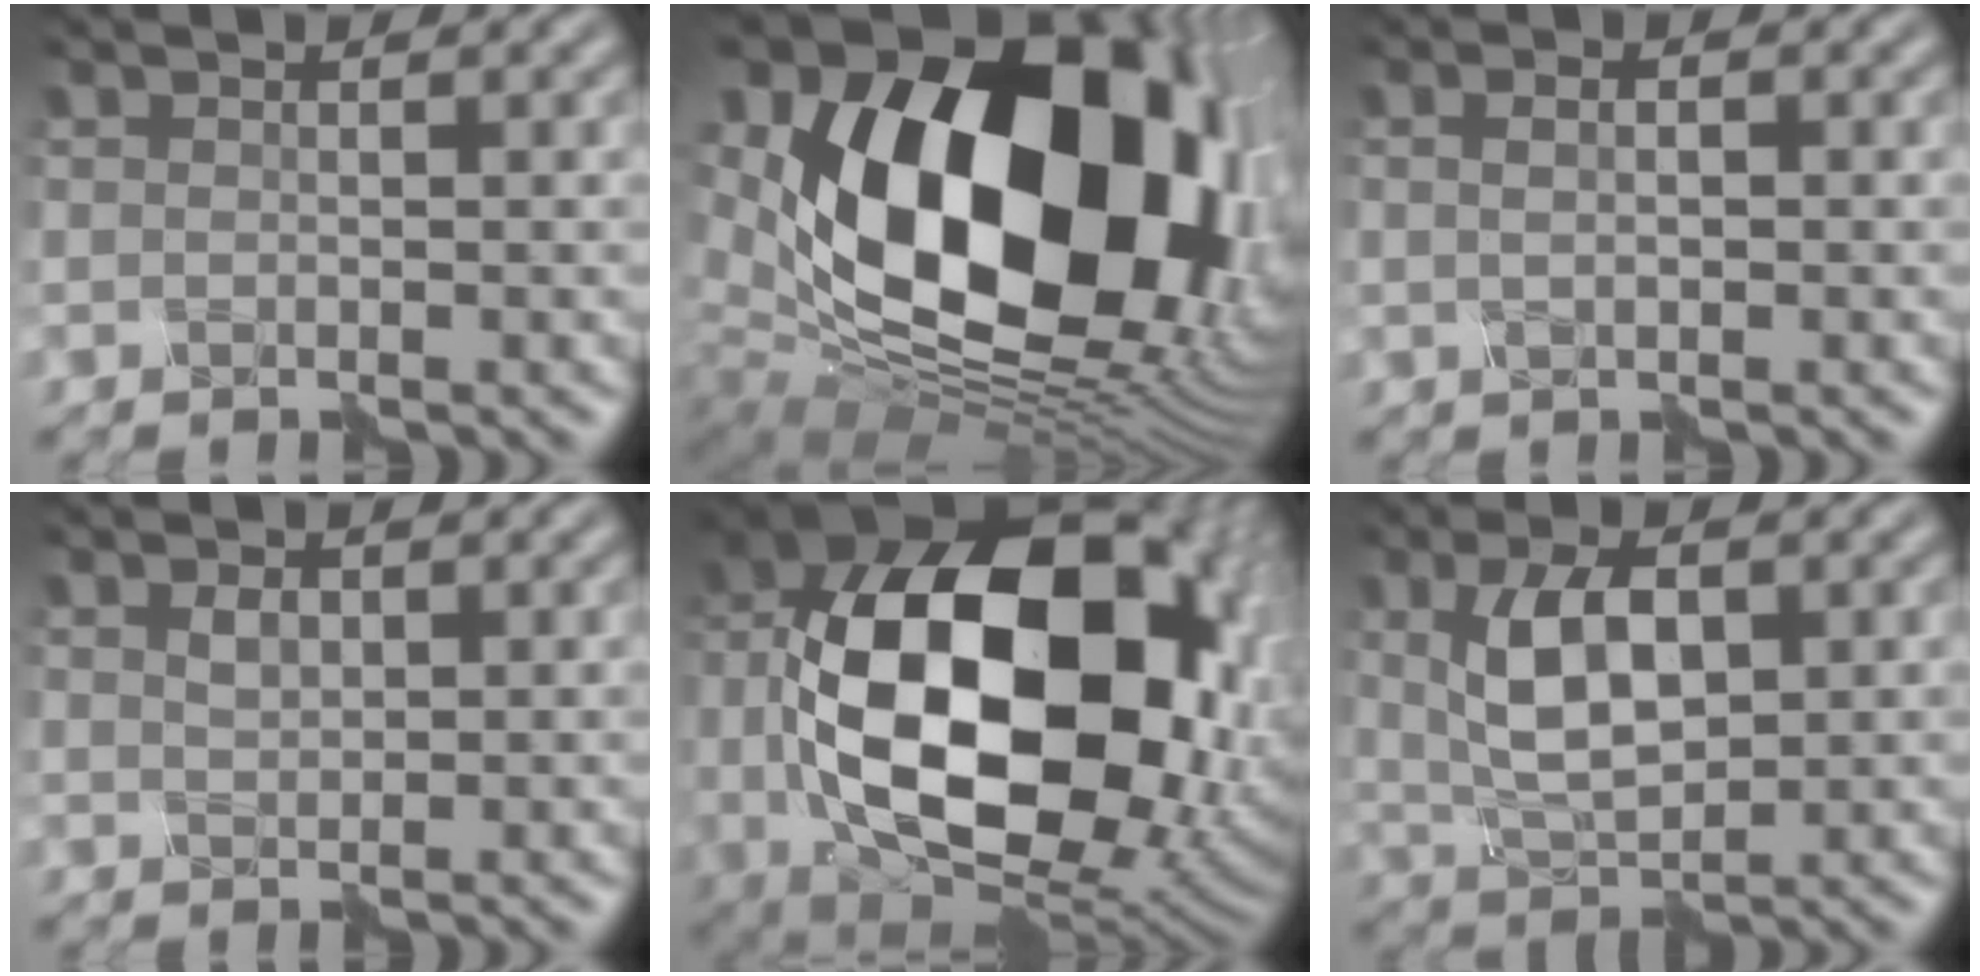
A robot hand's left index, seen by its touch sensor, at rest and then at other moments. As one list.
[{"total": 21.6, "force": [4.1, 13.7, 16.2], "torque": [-0.311, -0.008, 0.093]}, {"total": 2.3, "force": [0.6, 1.3, 1.9], "torque": [-0.027, 0.009, 0.000]}, {"total": 1.2, "force": [0.3, 0.8, 0.8], "torque": [-0.015, 0.000, 0.009]}, {"total": 20.6, "force": [0.3, 13.7, 15.3], "torque": [-0.316, -0.043, 0.043]}, {"total": 6.1, "force": [0.8, 3.1, 5.2], "torque": [-0.098, 0.003, 0.018]}]